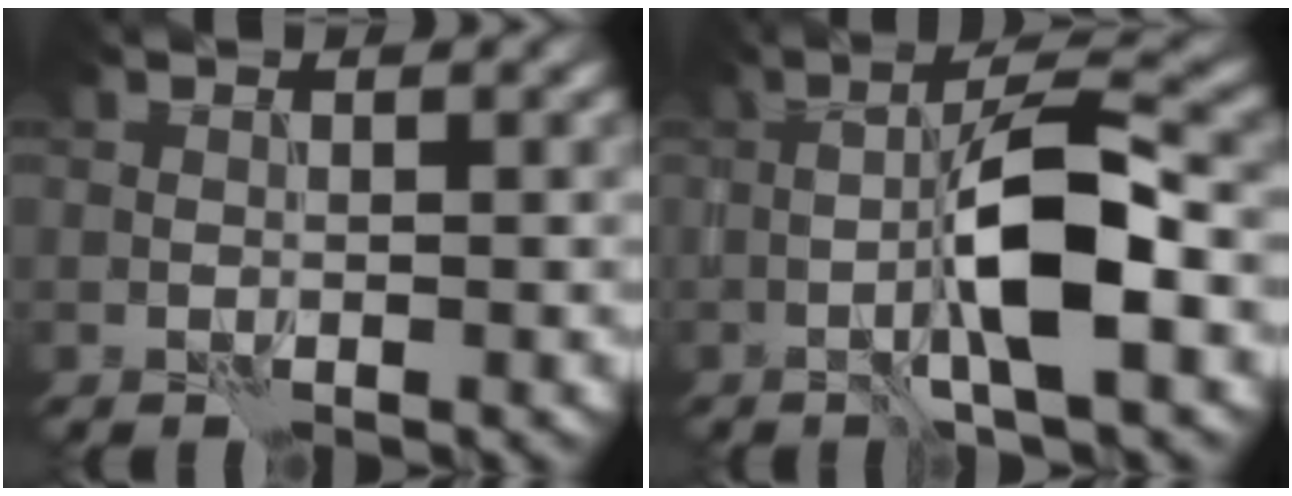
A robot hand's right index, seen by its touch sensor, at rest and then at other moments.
{"total": 5.8, "force": [-1.0, 0.7, 5.7], "torque": [-0.114, 0.009, -0.026]}